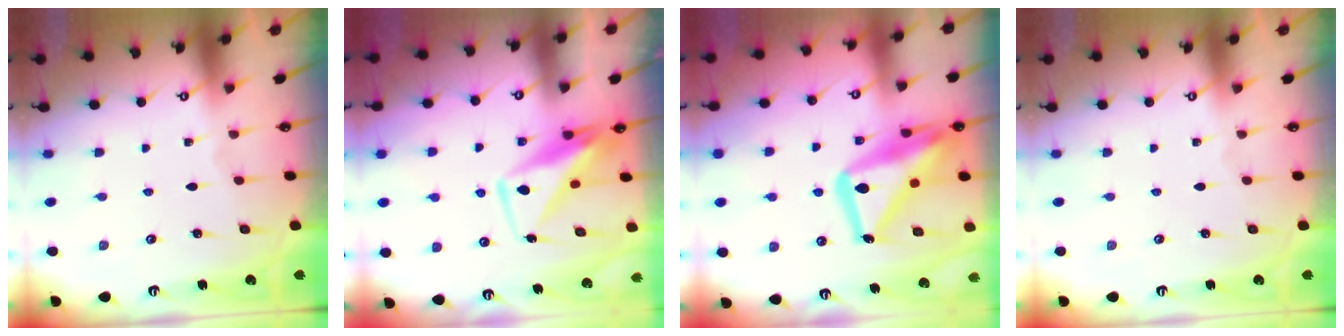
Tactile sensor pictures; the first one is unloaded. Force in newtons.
{"total": 10.2, "press": 10.1, "slide": 0.9}
{"total": 20.7, "press": 20.6, "slide": 2.0}
{"total": 0.0}